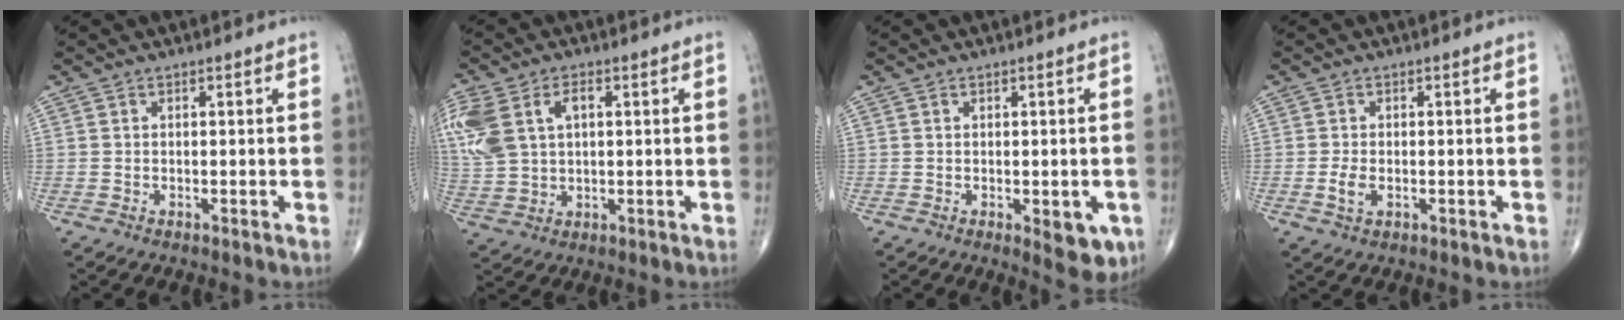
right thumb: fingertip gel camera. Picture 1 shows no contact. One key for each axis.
{"total": 14.3, "fx": 3.7, "fy": 9.5, "fz": 10.1, "tx": -0.254, "ty": 0.014, "tz": 0.079}
{"total": 5.9, "fx": -1.9, "fy": 2.5, "fz": 4.9, "tx": -0.038, "ty": -0.007, "tz": -0.019}
{"total": 2.7, "fx": -0.7, "fy": 1.5, "fz": 2.2, "tx": -0.045, "ty": -0.002, "tz": -0.013}